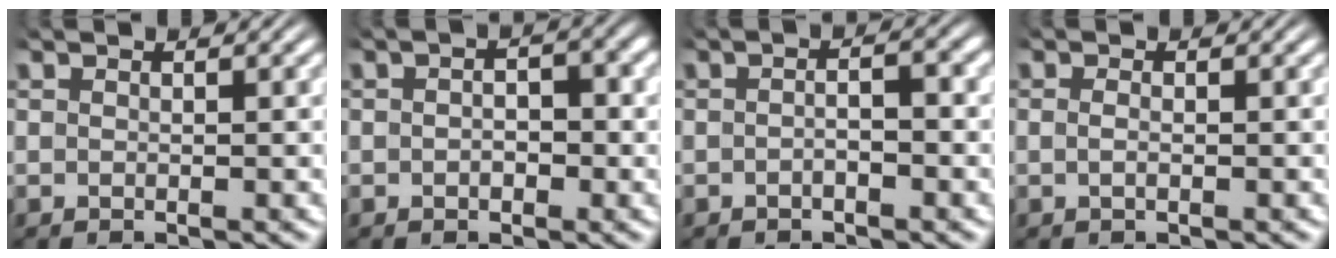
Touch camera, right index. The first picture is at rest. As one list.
[{"total": 2.0, "force": [-0.3, 1.0, 1.7], "torque": [-0.018, 0.005, -0.009]}, {"total": 2.2, "force": [-0.7, 0.6, 2.0], "torque": [-0.023, 0.004, -0.017]}, {"total": 0.8, "force": [-0.3, 0.1, 0.8], "torque": [-0.020, -0.007, -0.002]}]